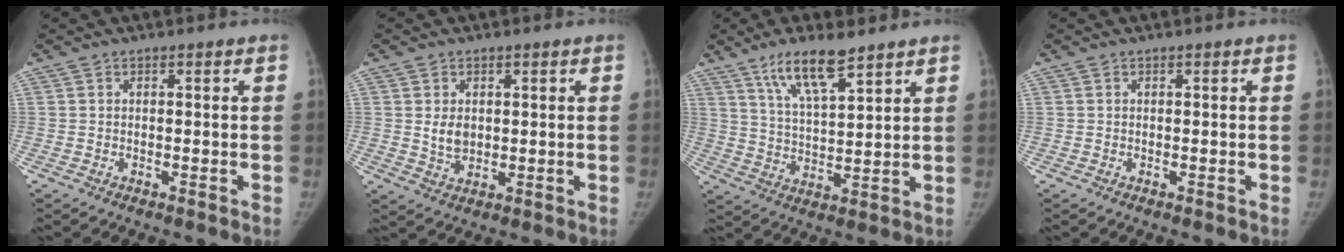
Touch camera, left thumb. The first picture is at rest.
{"total": 4.0, "force": [0.7, 3.1, 2.5], "torque": [-0.030, -0.010, 0.021]}
{"total": 10.3, "force": [7.0, 2.6, 7.0], "torque": [-0.117, -0.037, 0.134]}
{"total": 0.0}